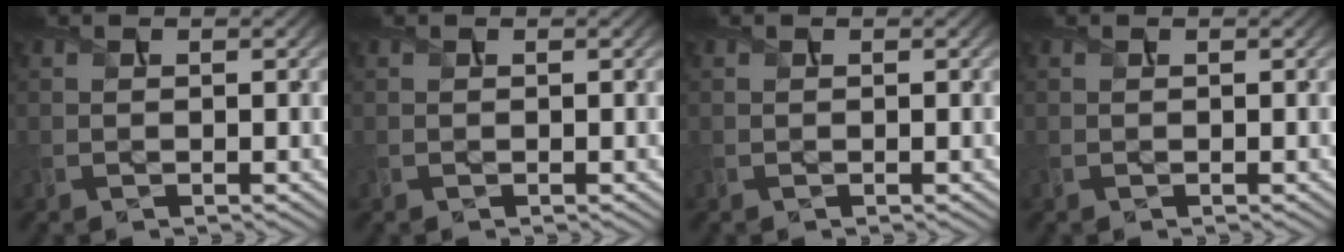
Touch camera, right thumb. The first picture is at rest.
{"total": 0.0}
{"total": 0.0}
{"total": 0.0}